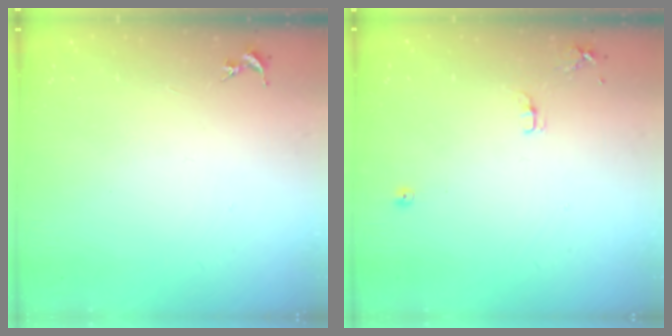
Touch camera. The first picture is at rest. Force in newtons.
{"total": 7.2, "press": 7.2, "slide": 0.8}